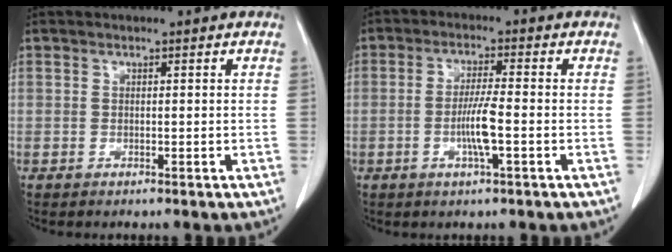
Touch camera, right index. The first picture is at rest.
{"total": 5.3, "force": [-1.4, 0.0, 5.1], "torque": [-0.102, -0.006, -0.026]}